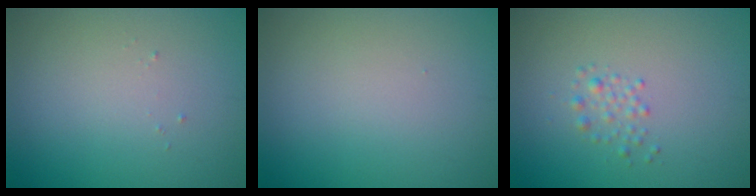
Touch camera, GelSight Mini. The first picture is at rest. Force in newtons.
{"total": 0.0}
{"total": 1.3, "press": 1.3, "slide": 0.1}